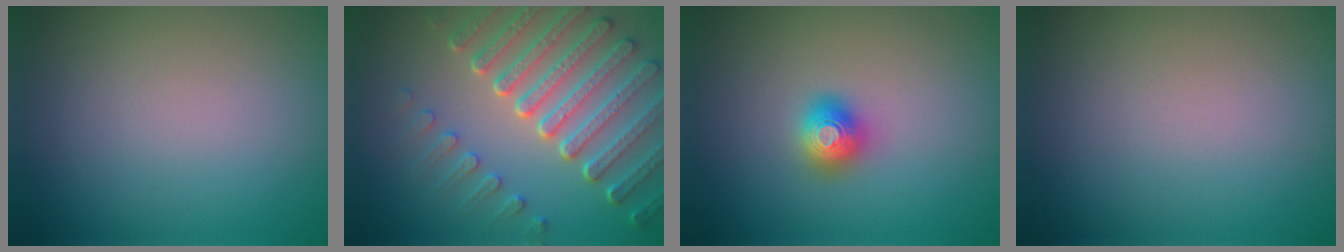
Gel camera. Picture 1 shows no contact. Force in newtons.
{"total": 7.5, "press": 5.6, "slide": 5.0}
{"total": 1.6, "press": 1.6, "slide": 0.2}
{"total": 0.0}